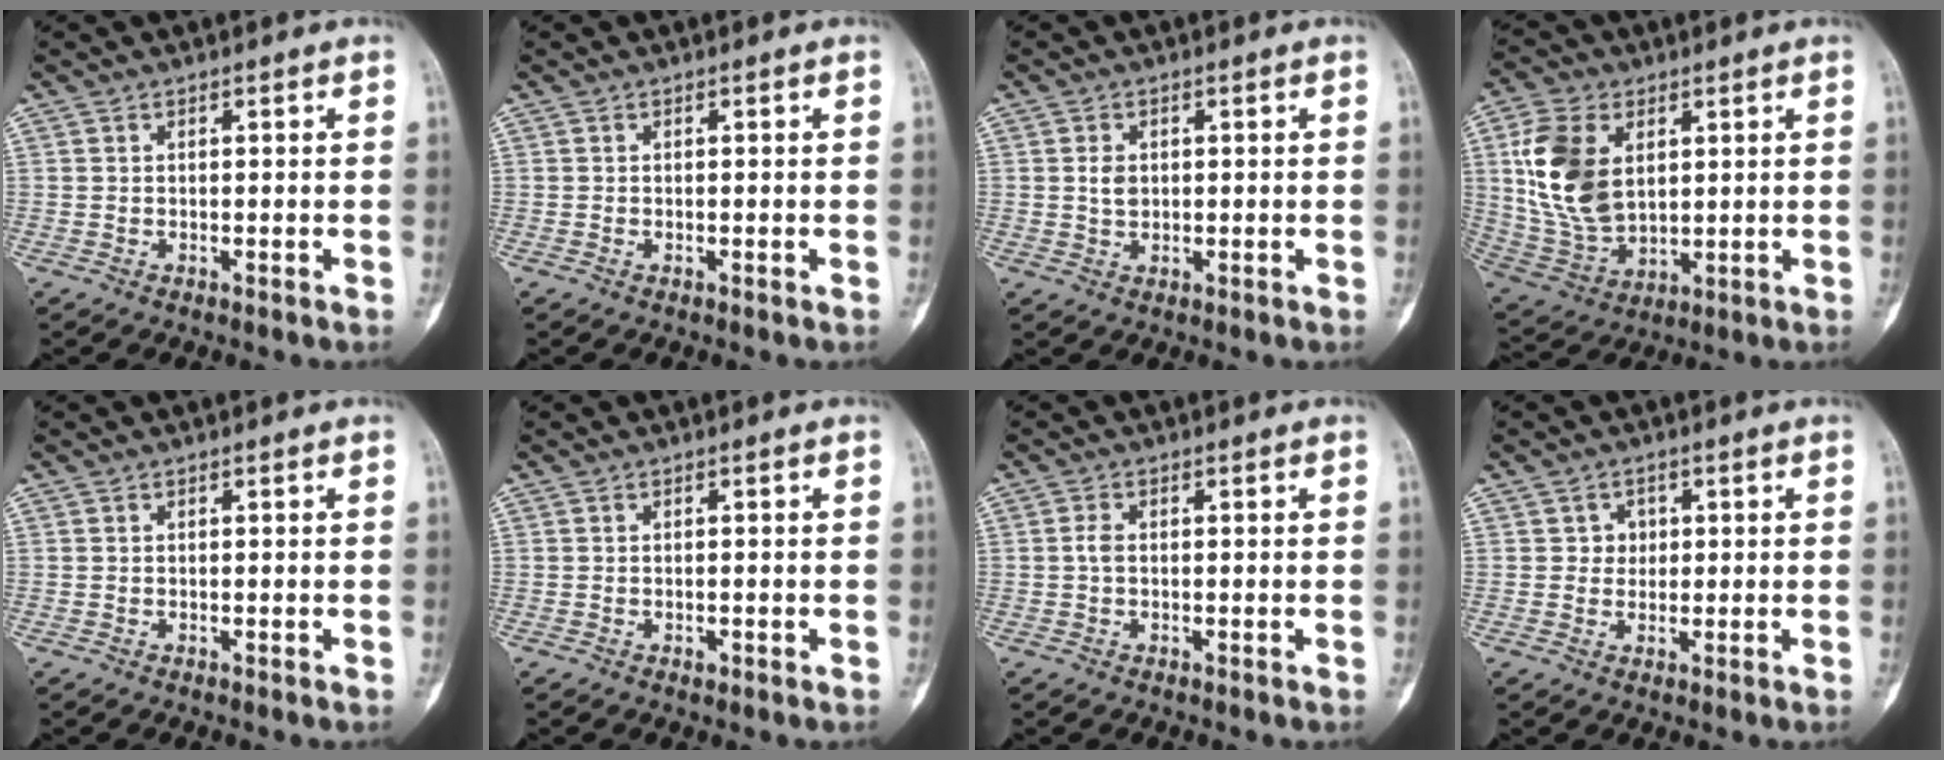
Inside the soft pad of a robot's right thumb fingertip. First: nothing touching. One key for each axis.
{"total": 0.0}
{"total": 2.4, "fx": 0.4, "fy": 1.8, "fz": 1.6, "tx": -0.018, "ty": -0.001, "tz": 0.008}
{"total": 15.3, "fx": 3.7, "fy": 9.8, "fz": 11.1, "tx": -0.210, "ty": -0.013, "tz": 0.082}
{"total": 0.0}
{"total": 1.0, "fx": -0.5, "fy": 0.5, "fz": 0.7, "tx": -0.010, "ty": 0.003, "tz": -0.006}
{"total": 1.5, "fx": 0.0, "fy": 0.9, "fz": 1.3, "tx": -0.025, "ty": 0.001, "tz": -0.003}
{"total": 2.6, "fx": 0.5, "fy": 2.4, "fz": 0.8, "tx": 0.008, "ty": 0.002, "tz": 0.004}